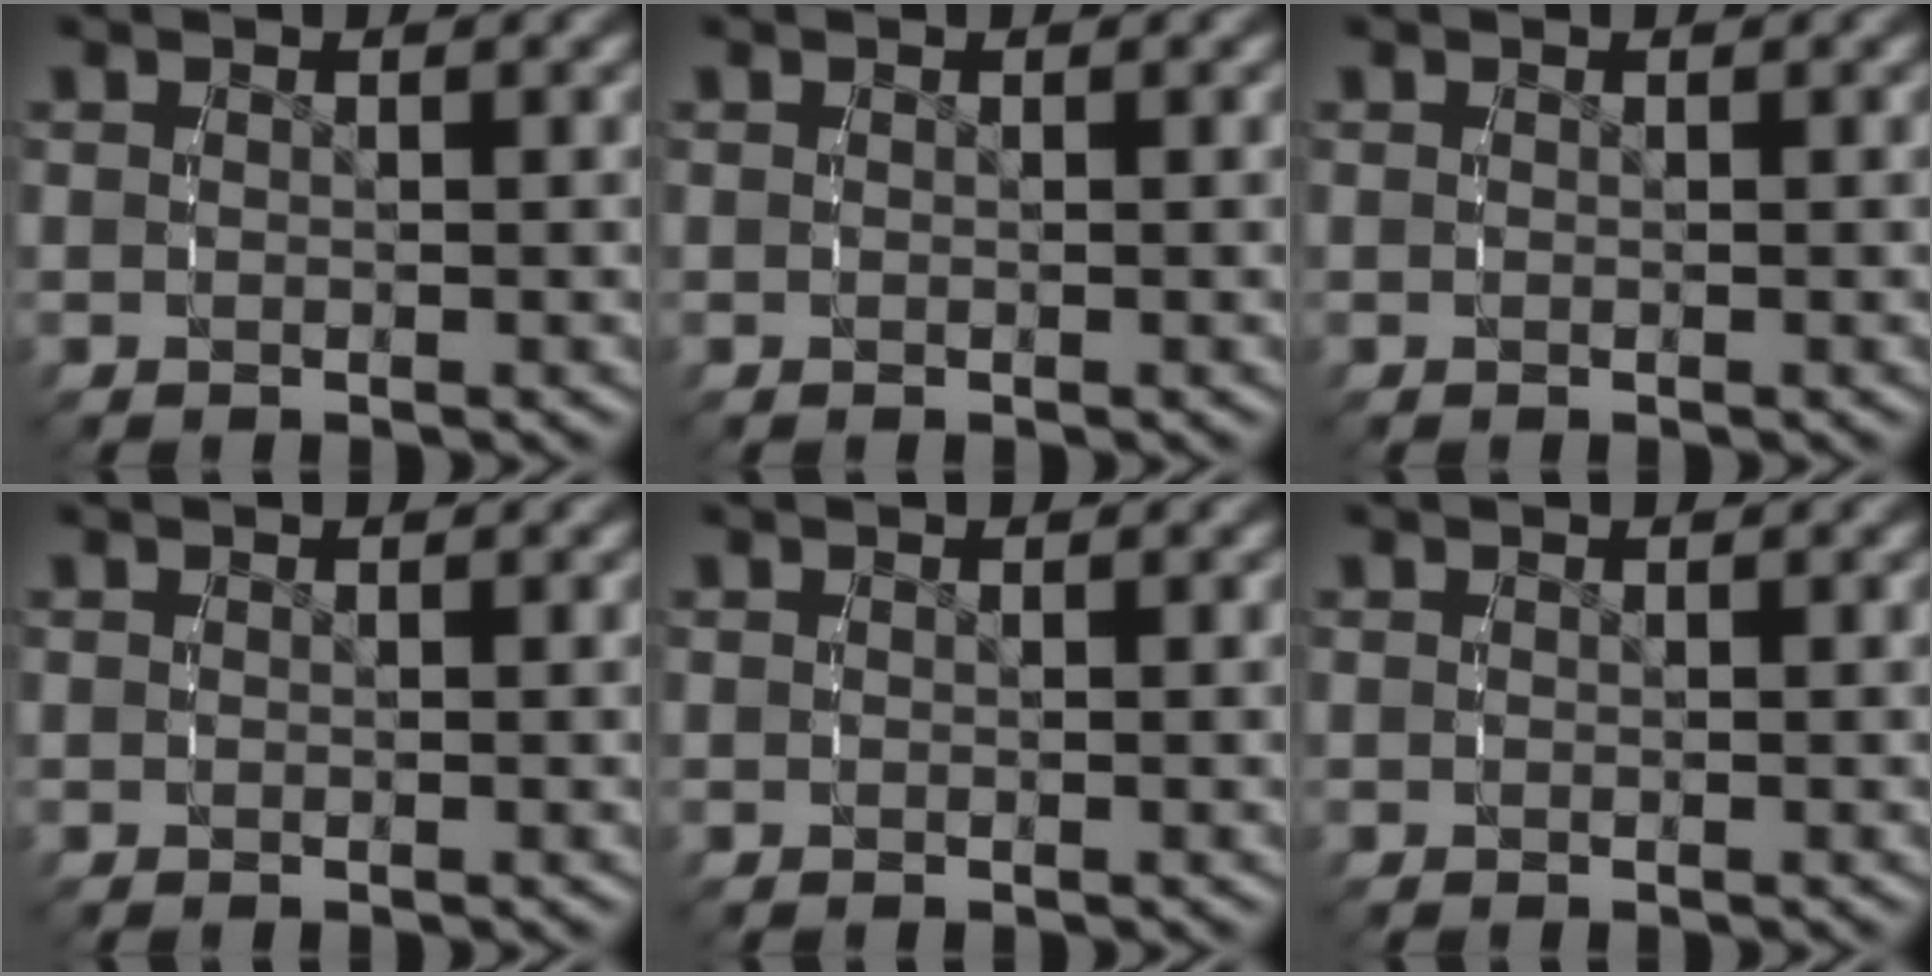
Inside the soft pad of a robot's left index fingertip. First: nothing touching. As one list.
[{"total": 0.0}, {"total": 0.0}, {"total": 0.0}, {"total": 0.0}, {"total": 0.0}]